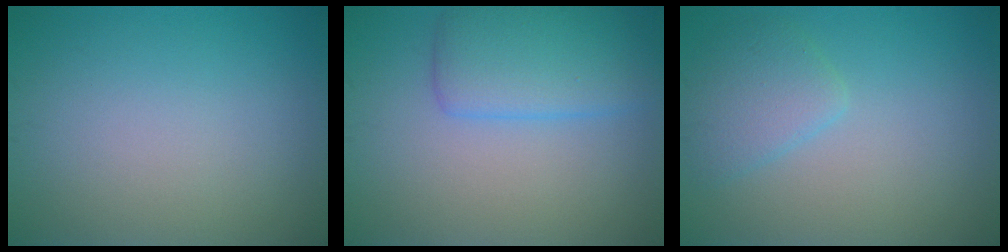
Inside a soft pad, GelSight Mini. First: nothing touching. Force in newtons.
{"total": 4.6, "press": 4.6, "slide": 0.2}
{"total": 2.6, "press": 2.6, "slide": 0.2}